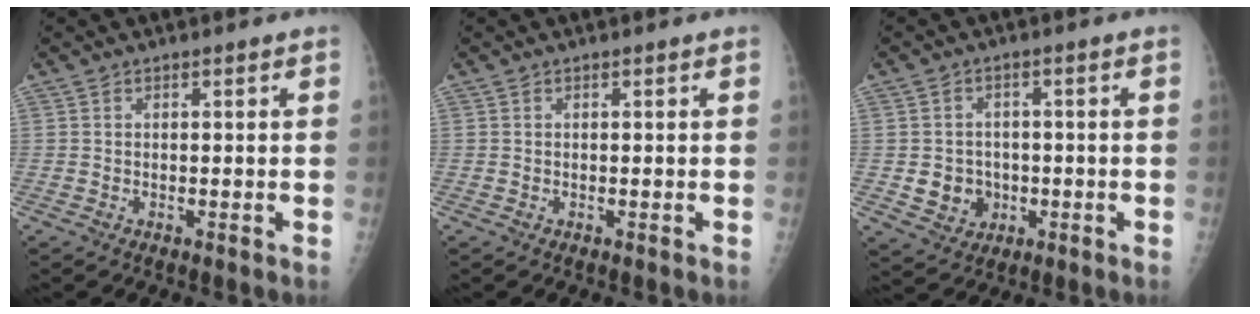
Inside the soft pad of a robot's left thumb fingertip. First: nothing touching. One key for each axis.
{"total": 0.0}
{"total": 5.9, "fx": -1.0, "fy": 5.4, "fz": 2.3, "tx": -0.011, "ty": 0.008, "tz": -0.009}